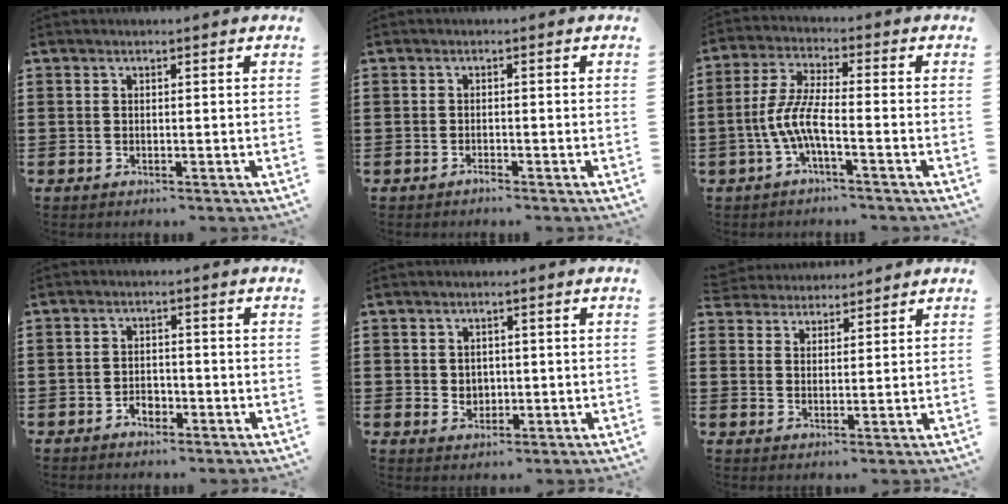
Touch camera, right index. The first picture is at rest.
{"total": 0.8, "force": [-0.8, 0.1, 0.2], "torque": [-0.006, -0.001, -0.016]}
{"total": 6.7, "force": [-2.7, 1.4, 5.9], "torque": [-0.144, -0.011, -0.060]}
{"total": 2.3, "force": [-1.6, 1.3, 1.1], "torque": [-0.024, 0.002, -0.032]}
{"total": 2.0, "force": [0.2, 1.9, 0.7], "torque": [-0.019, 0.010, 0.002]}
{"total": 3.5, "force": [3.4, 0.9, -0.4], "torque": [-0.006, -0.006, 0.065]}